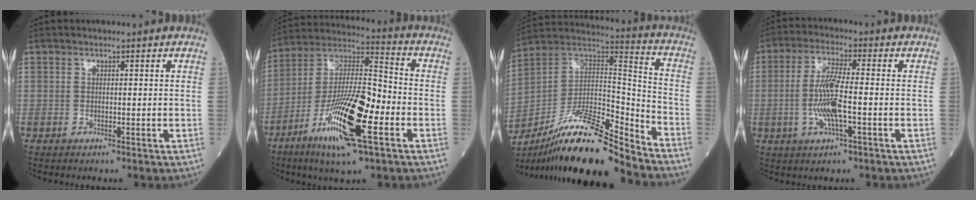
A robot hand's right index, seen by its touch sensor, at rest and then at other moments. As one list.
[{"total": 18.1, "force": [-7.3, 2.8, 16.3], "torque": [-0.320, -0.016, -0.131]}, {"total": 18.8, "force": [-14.8, 1.8, 11.5], "torque": [-0.223, 0.020, -0.266]}, {"total": 8.0, "force": [-1.5, 0.8, 7.8], "torque": [-0.160, -0.003, -0.033]}]